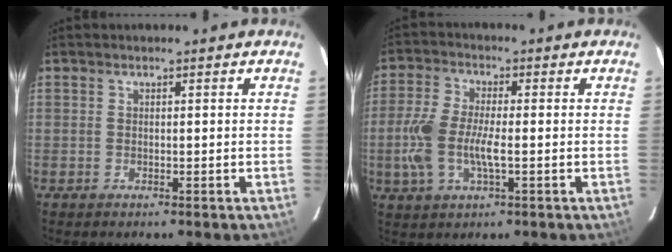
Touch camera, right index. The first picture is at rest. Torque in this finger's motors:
{"motor_torque": [1.01, -0.40, 0.54, 0.19]}